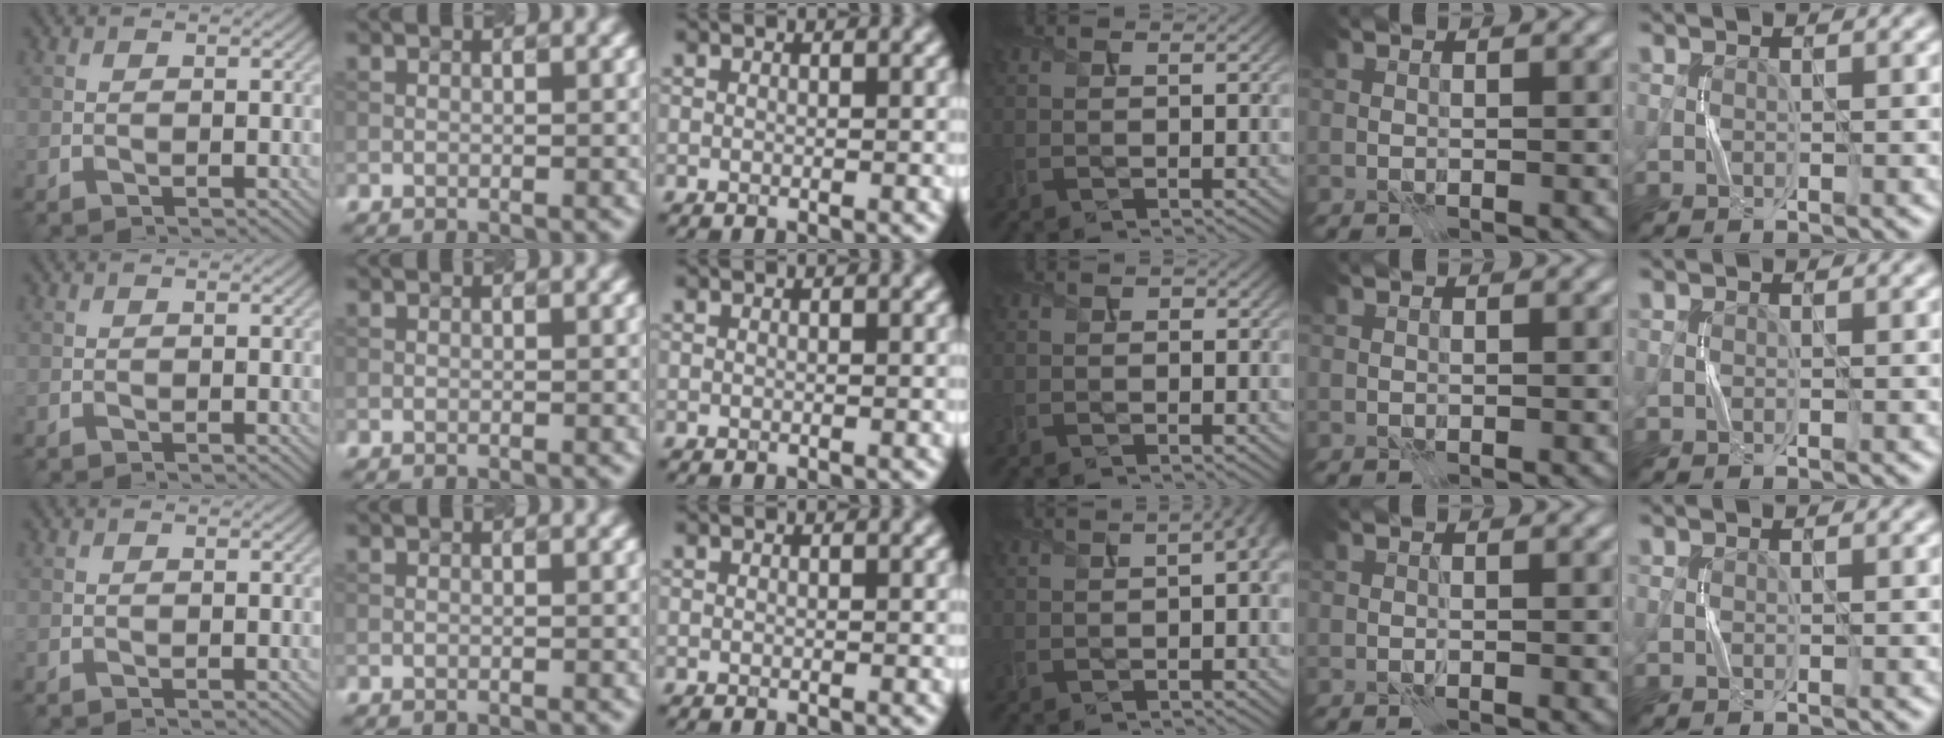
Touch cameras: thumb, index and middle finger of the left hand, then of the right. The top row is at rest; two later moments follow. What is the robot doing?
{"motion": "press", "object": "syringe"}